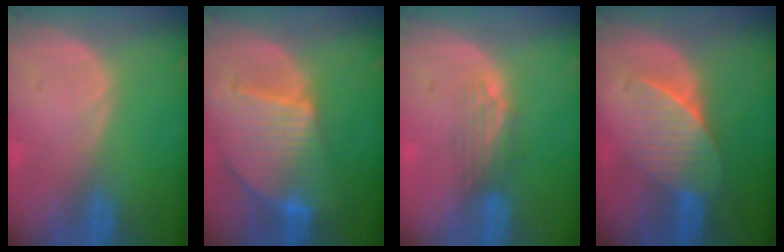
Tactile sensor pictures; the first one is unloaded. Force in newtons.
{"total": 9.5, "press": 8.2, "slide": 4.8}
{"total": 3.3, "press": 2.8, "slide": 1.6}
{"total": 7.3, "press": 6.7, "slide": 2.9}